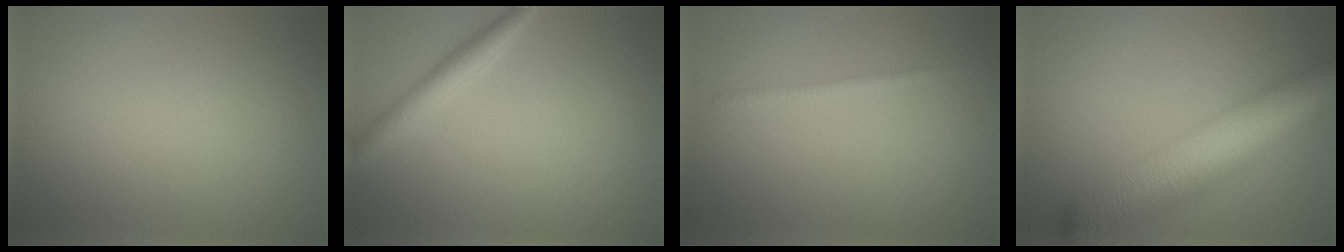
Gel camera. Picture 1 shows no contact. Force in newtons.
{"total": 2.6, "press": 2.6, "slide": 0.1}
{"total": 1.0, "press": 1.0, "slide": 0.1}
{"total": 11.7, "press": 11.7, "slide": 0.5}